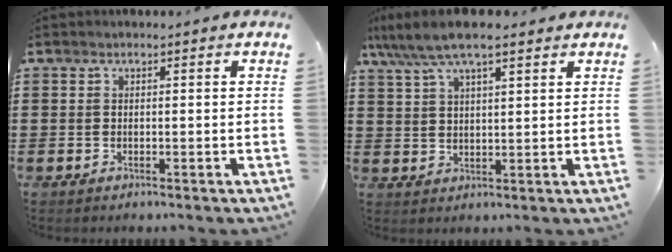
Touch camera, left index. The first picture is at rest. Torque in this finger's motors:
{"motor_torque": [1.82, -0.32, 0.89, 0.21]}